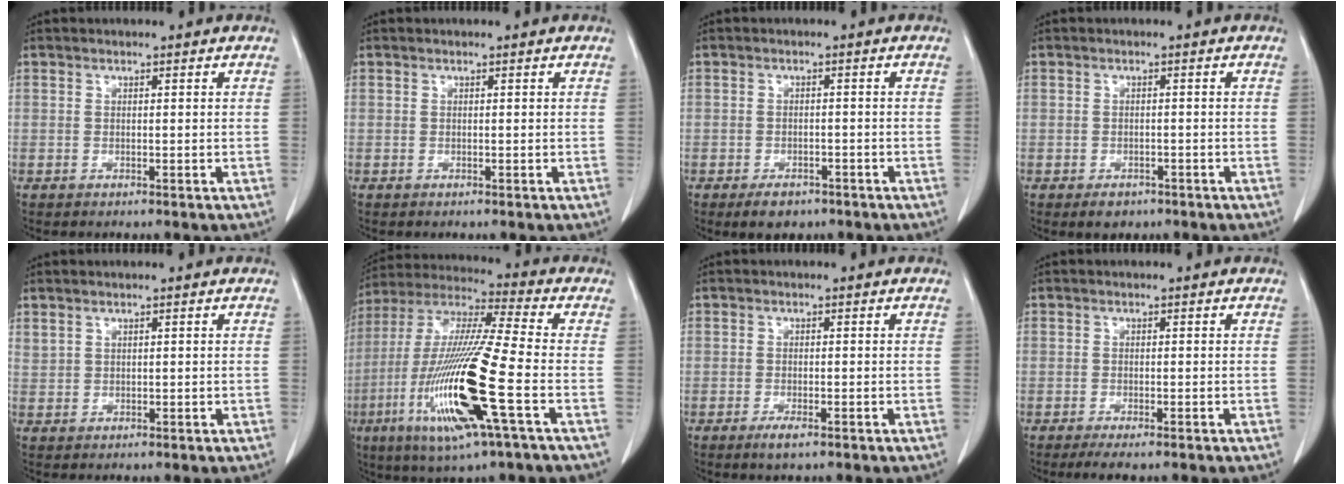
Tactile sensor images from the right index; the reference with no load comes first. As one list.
[{"total": 0.0}, {"total": 3.8, "force": [-2.6, 2.1, 1.7], "torque": [-0.023, -0.001, -0.031]}, {"total": 2.0, "force": [-1.3, 1.4, 0.7], "torque": [-0.007, 0.000, -0.011]}, {"total": 1.2, "force": [1.1, 0.4, 0.2], "torque": [-0.003, 0.010, 0.025]}, {"total": 20.2, "force": [-6.2, 0.7, 19.2], "torque": [-0.415, -0.028, -0.122]}, {"total": 2.1, "force": [-1.3, 0.4, 1.6], "torque": [-0.028, -0.004, -0.023]}, {"total": 3.0, "force": [-2.3, 0.4, 1.9], "torque": [-0.026, -0.009, -0.035]}]